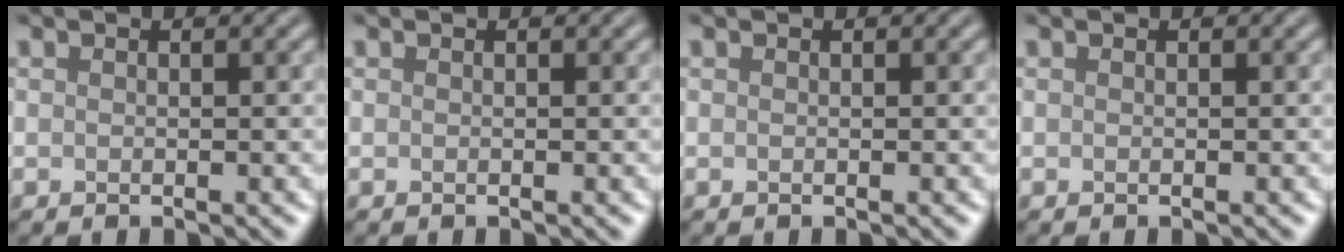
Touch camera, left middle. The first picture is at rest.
{"total": 0.0}
{"total": 0.0}
{"total": 0.0}